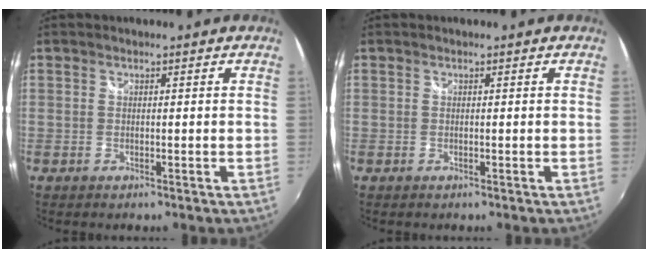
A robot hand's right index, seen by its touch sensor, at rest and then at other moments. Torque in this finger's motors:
{"motor_torque": [-0.11, 0.23, -0.03, 0.00]}